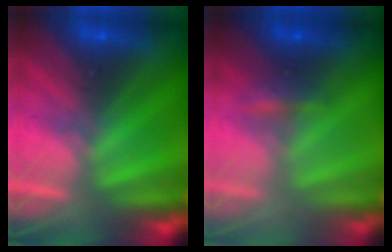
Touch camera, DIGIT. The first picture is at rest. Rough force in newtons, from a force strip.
{"total": 2.2}